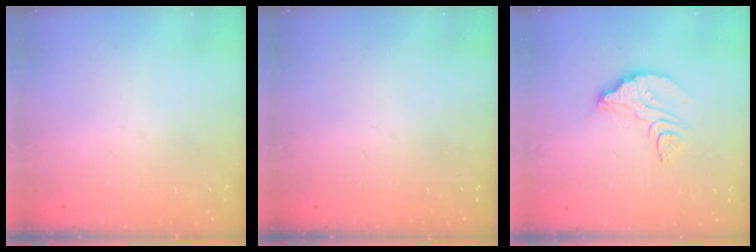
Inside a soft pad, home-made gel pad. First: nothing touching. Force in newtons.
{"total": 0.0}
{"total": 10.1, "press": 10.1, "slide": 0.7}